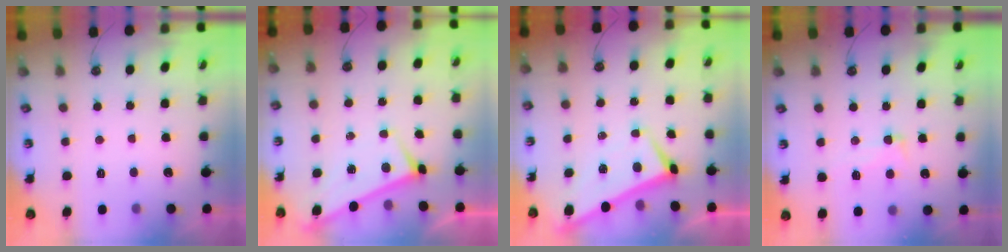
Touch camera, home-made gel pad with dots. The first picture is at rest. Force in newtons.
{"total": 3.3, "press": 3.3, "slide": 0.3}
{"total": 1.9, "press": 1.9, "slide": 0.2}
{"total": 6.7, "press": 6.6, "slide": 1.5}